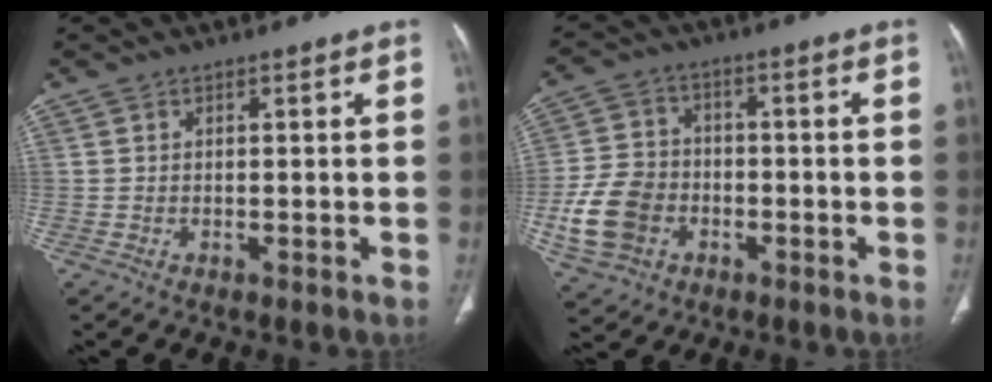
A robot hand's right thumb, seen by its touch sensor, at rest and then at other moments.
{"total": 11.1, "force": [-3.5, 8.9, 5.8], "torque": [-0.103, 0.018, -0.064]}